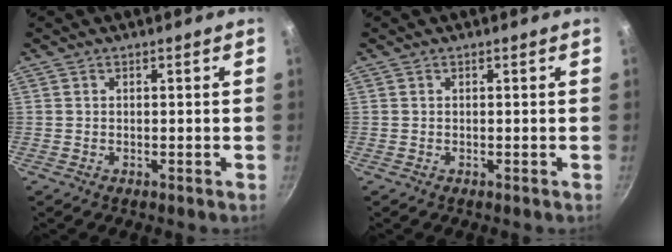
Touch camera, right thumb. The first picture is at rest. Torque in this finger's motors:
{"motor_torque": [0.00, 0.00, 0.01, 0.00, 0.00]}